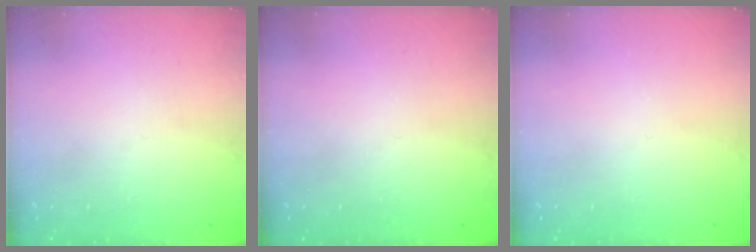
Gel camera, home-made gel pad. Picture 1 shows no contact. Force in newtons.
{"total": 0.0}
{"total": 0.0}